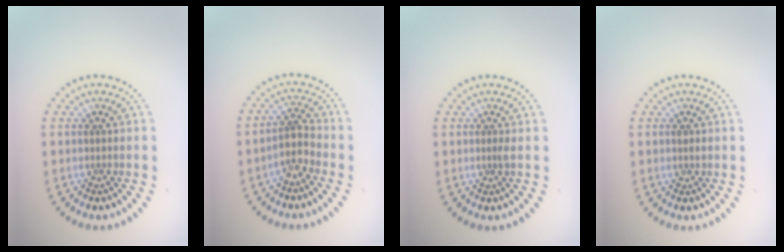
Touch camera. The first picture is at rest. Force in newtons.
{"total": 2.3, "press": 1.9, "slide": 1.3}
{"total": 0.6, "press": 0.3, "slide": 0.5}
{"total": 0.7, "press": 0.7, "slide": 0.3}